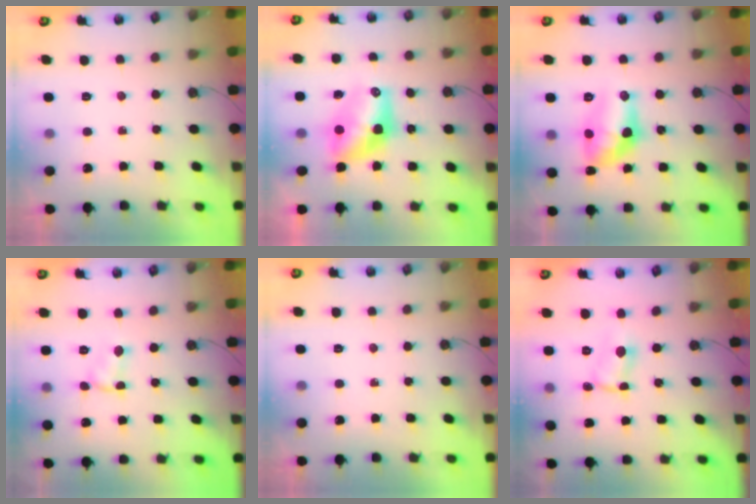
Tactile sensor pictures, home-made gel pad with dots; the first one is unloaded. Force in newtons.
{"total": 10.1, "press": 10.1, "slide": 0.6}
{"total": 12.6, "press": 12.6, "slide": 0.6}
{"total": 1.5, "press": 1.5, "slide": 0.2}
{"total": 0.0}
{"total": 1.0, "press": 0.8, "slide": 0.5}